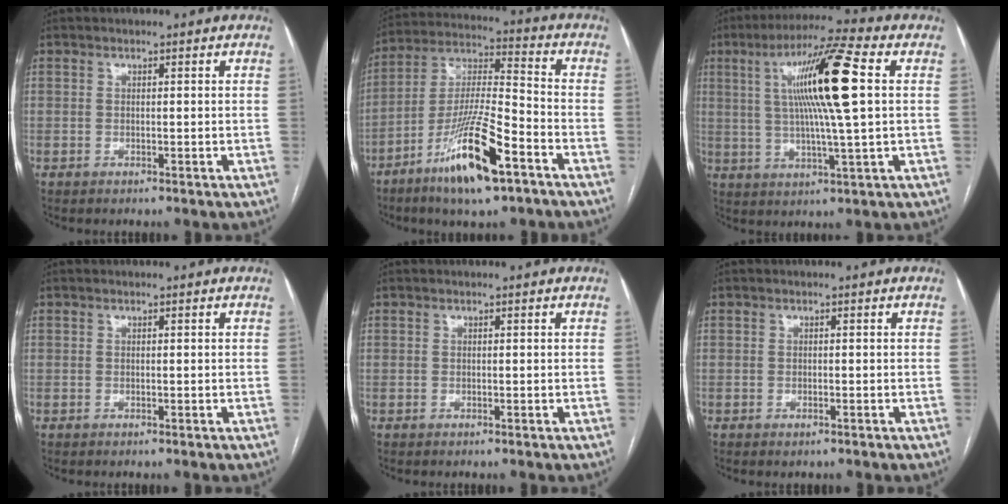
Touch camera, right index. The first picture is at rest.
{"total": 15.5, "force": [-8.4, 2.0, 12.9], "torque": [-0.250, -0.020, -0.151]}
{"total": 14.7, "force": [3.0, -0.1, 14.4], "torque": [-0.258, 0.013, 0.051]}
{"total": 0.0}
{"total": 0.0}
{"total": 0.6, "force": [-0.4, 0.2, 0.4], "torque": [-0.006, 0.000, -0.004]}